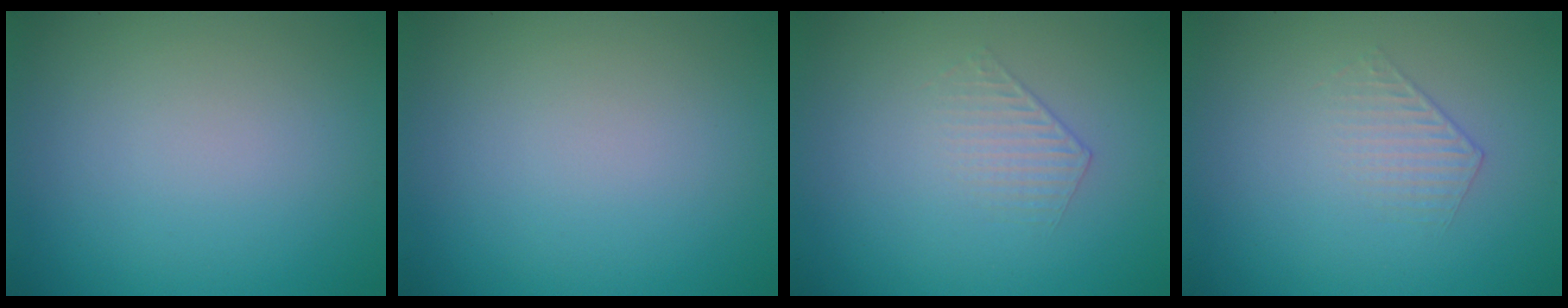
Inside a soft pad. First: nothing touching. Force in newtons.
{"total": 0.0}
{"total": 1.0, "press": 0.4, "slide": 0.9}
{"total": 1.0, "press": 0.4, "slide": 0.9}